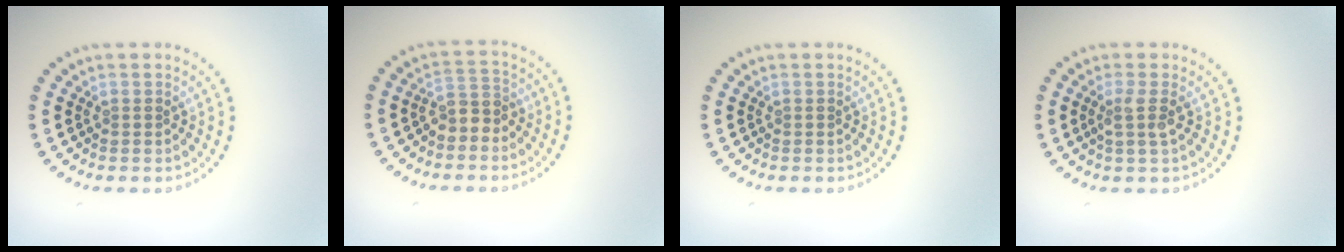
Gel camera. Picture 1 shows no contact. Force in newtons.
{"total": 2.2, "press": 1.9, "slide": 1.2}
{"total": 0.0}
{"total": 1.8, "press": 1.4, "slide": 1.1}